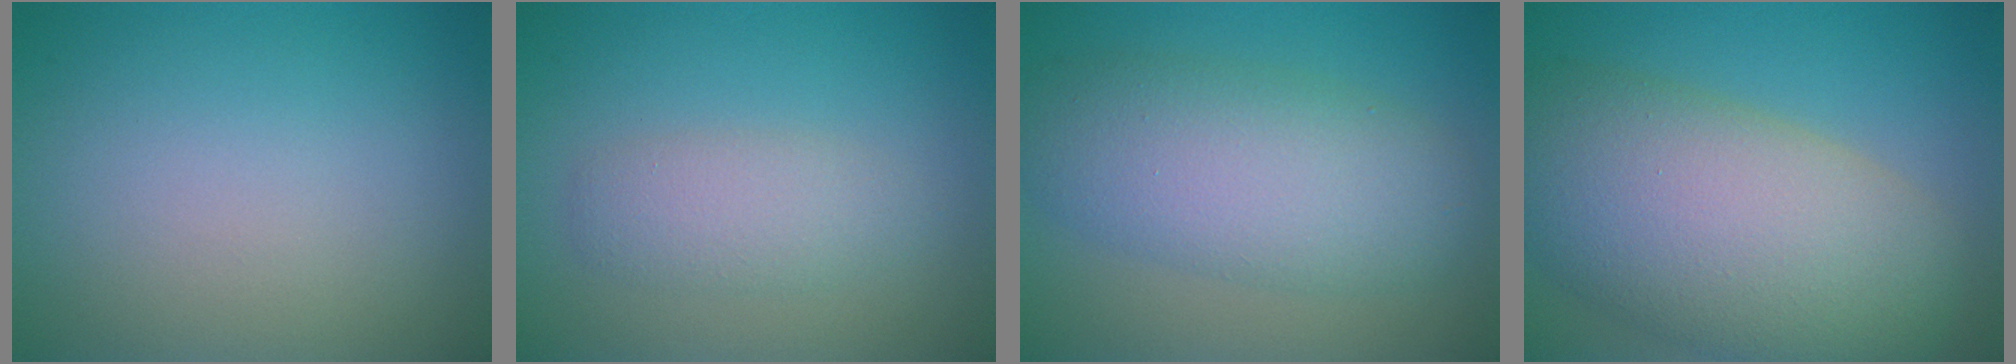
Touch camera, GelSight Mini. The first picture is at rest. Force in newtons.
{"total": 2.7, "press": 2.7, "slide": 0.1}
{"total": 7.3, "press": 7.3, "slide": 0.2}
{"total": 12.7, "press": 12.6, "slide": 0.8}